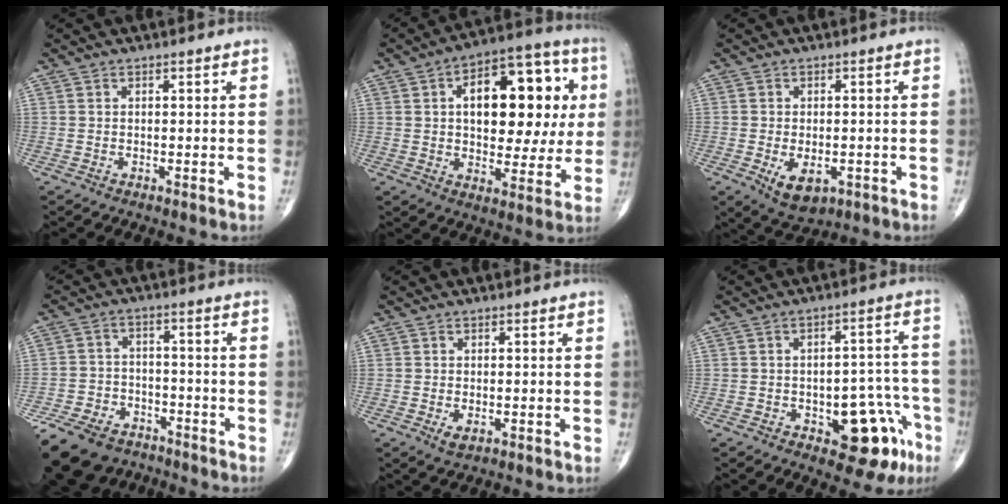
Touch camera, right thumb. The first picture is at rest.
{"total": 20.8, "force": [4.0, 11.3, 17.0], "torque": [-0.199, 0.018, 0.054]}
{"total": 6.6, "force": [-2.1, 3.9, 4.9], "torque": [-0.068, -0.001, -0.020]}
{"total": 18.8, "force": [-13.5, 10.8, 7.5], "torque": [-0.186, 0.037, -0.214]}
{"total": 2.3, "force": [-0.7, 1.2, 1.7], "torque": [-0.028, -0.001, -0.008]}
{"total": 12.8, "force": [-5.7, 6.4, 9.5], "torque": [-0.071, 0.050, -0.064]}